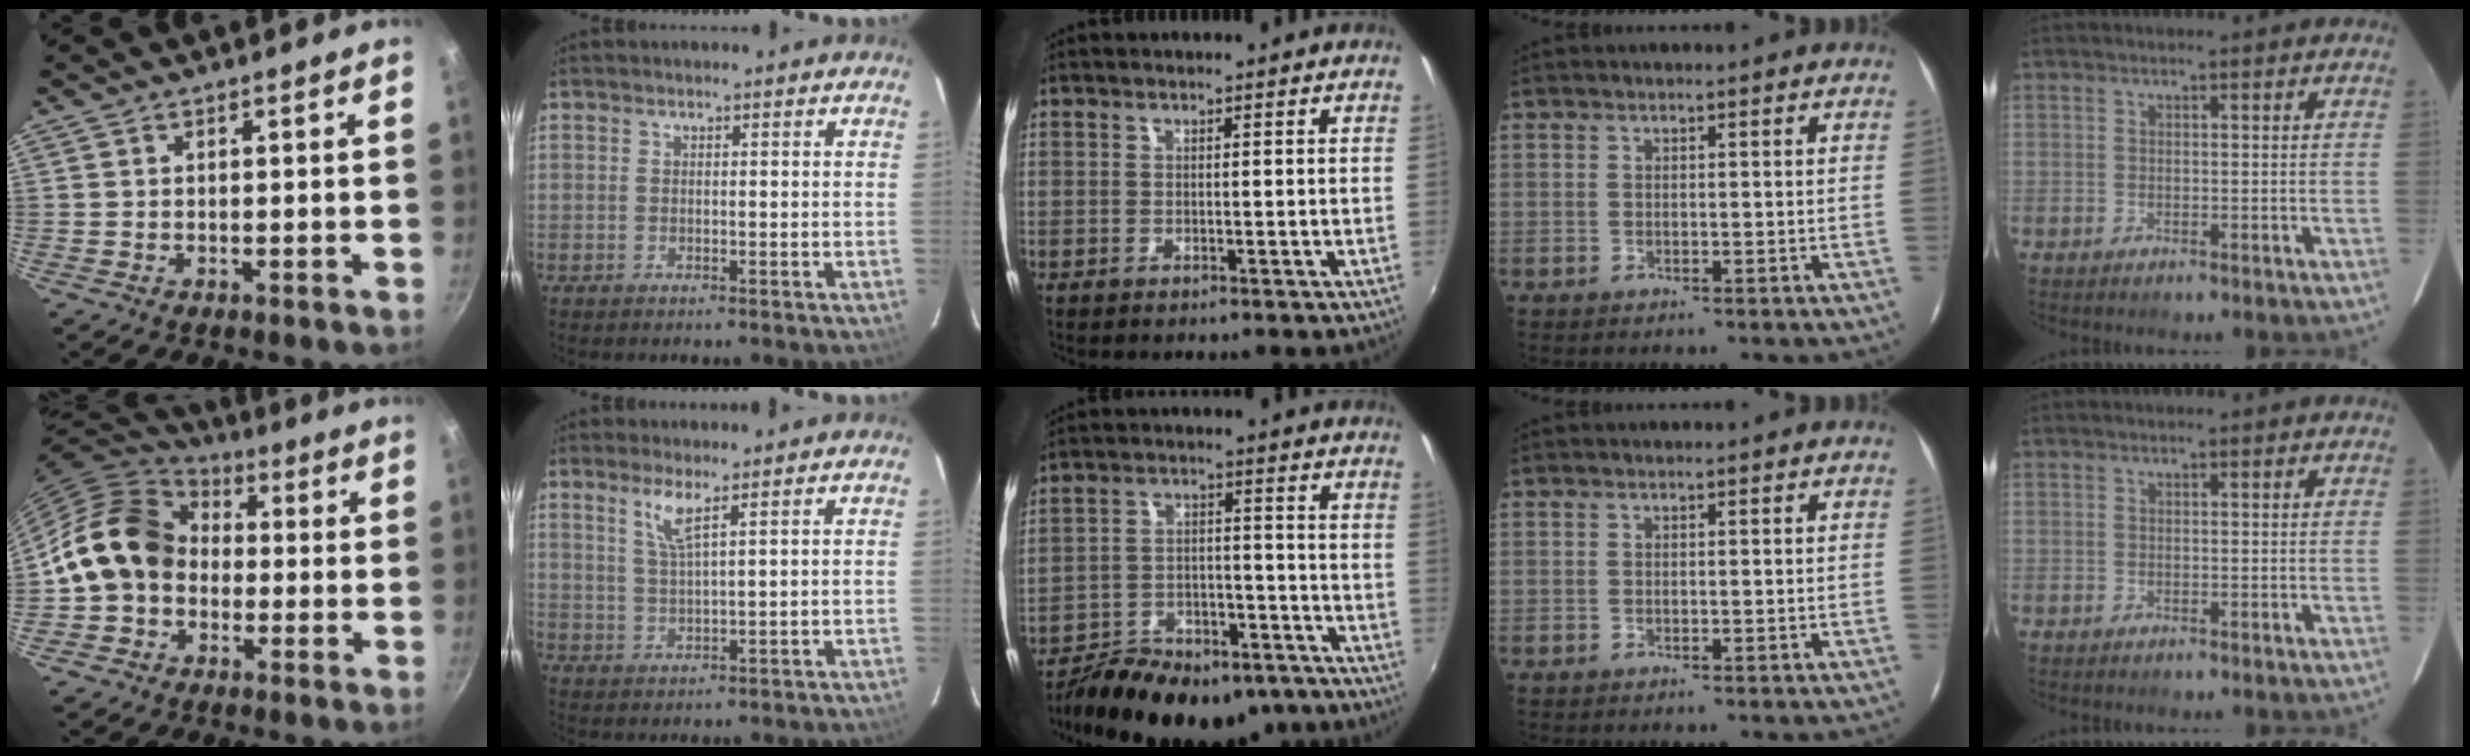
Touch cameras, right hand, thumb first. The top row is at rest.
{"thumb": {"total": 14.4, "force": [-0.9, 11.9, 8.1], "torque": [-0.107, 0.040, -0.033]}, "index": {"total": 3.9, "force": [2.4, -0.1, 3.1], "torque": [-0.066, -0.006, 0.048]}, "middle": {"total": 21.1, "force": [-16.7, 8.9, 9.4], "torque": [-0.175, 0.009, -0.224]}}